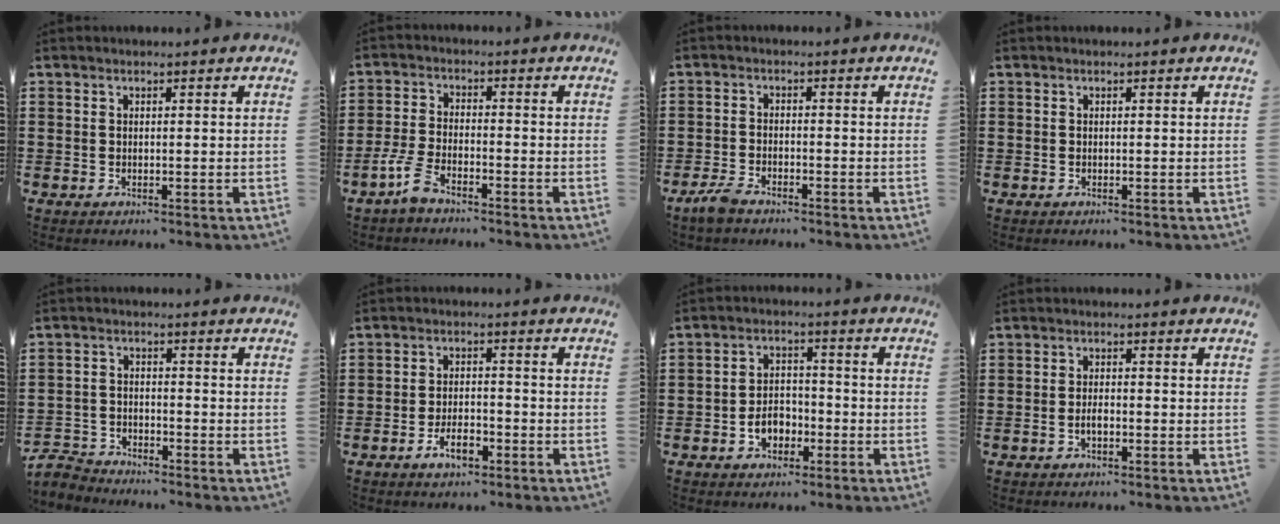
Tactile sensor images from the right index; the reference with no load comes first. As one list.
[{"total": 4.6, "force": [-3.4, 1.1, 2.9], "torque": [-0.083, -0.007, -0.070]}, {"total": 2.4, "force": [-2.0, 0.7, 1.1], "torque": [-0.034, 0.001, -0.043]}, {"total": 0.0}, {"total": 3.3, "force": [-3.2, 0.6, 0.1], "torque": [-0.016, -0.001, -0.070]}, {"total": 4.5, "force": [-2.6, 1.9, 3.2], "torque": [-0.060, 0.004, -0.049]}, {"total": 4.4, "force": [-2.0, 3.0, 2.5], "torque": [-0.041, 0.001, -0.039]}, {"total": 1.9, "force": [-0.7, 0.7, 1.6], "torque": [-0.032, 0.000, -0.012]}]